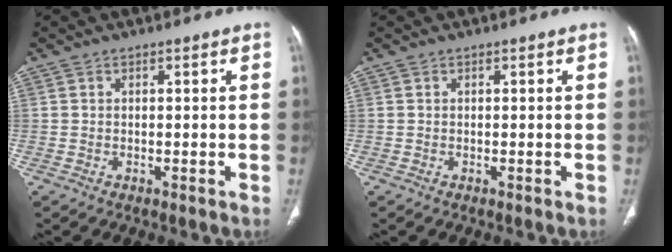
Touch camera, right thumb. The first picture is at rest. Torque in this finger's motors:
{"motor_torque": [0.13, 0.08, 0.21, -0.17, -0.02]}